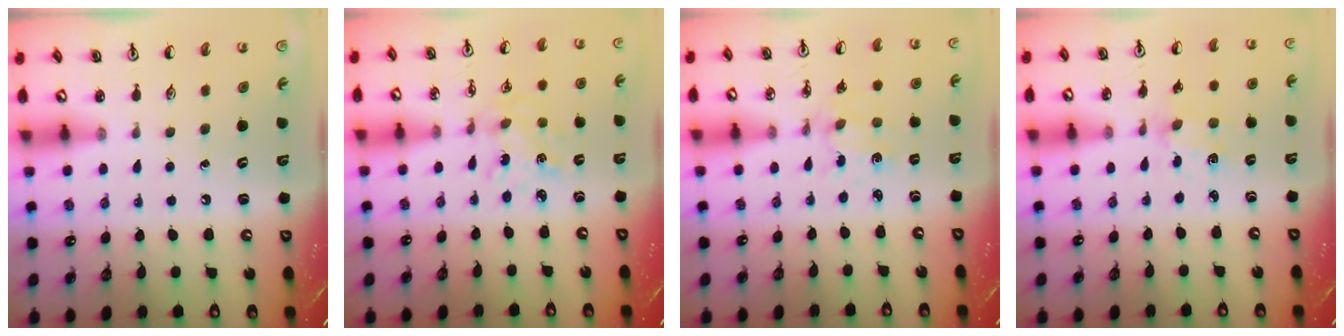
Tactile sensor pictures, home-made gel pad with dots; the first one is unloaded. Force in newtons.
{"total": 2.1, "press": 2.1, "slide": 0.1}
{"total": 1.2, "press": 1.1, "slide": 0.3}
{"total": 1.8, "press": 1.7, "slide": 0.5}